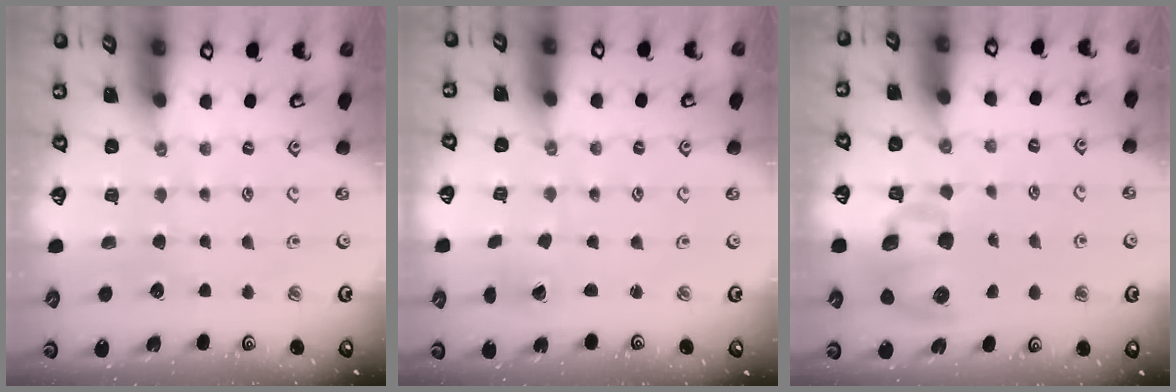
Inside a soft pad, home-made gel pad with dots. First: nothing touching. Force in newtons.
{"total": 0.0}
{"total": 10.5, "press": 10.4, "slide": 1.8}